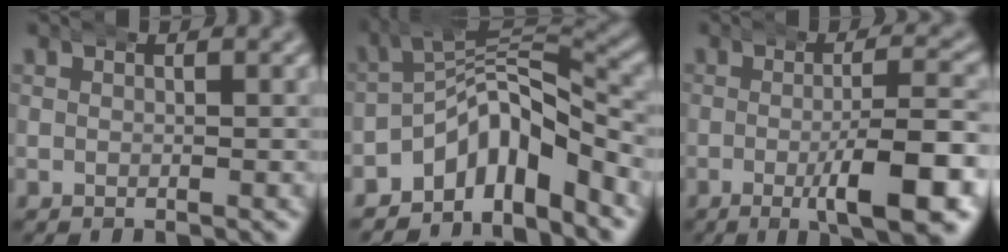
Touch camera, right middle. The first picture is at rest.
{"total": 9.9, "force": [-3.3, 6.3, 7.0], "torque": [-0.104, -0.011, -0.055]}
{"total": 7.0, "force": [-1.7, 1.3, 6.7], "torque": [-0.087, 0.002, -0.025]}